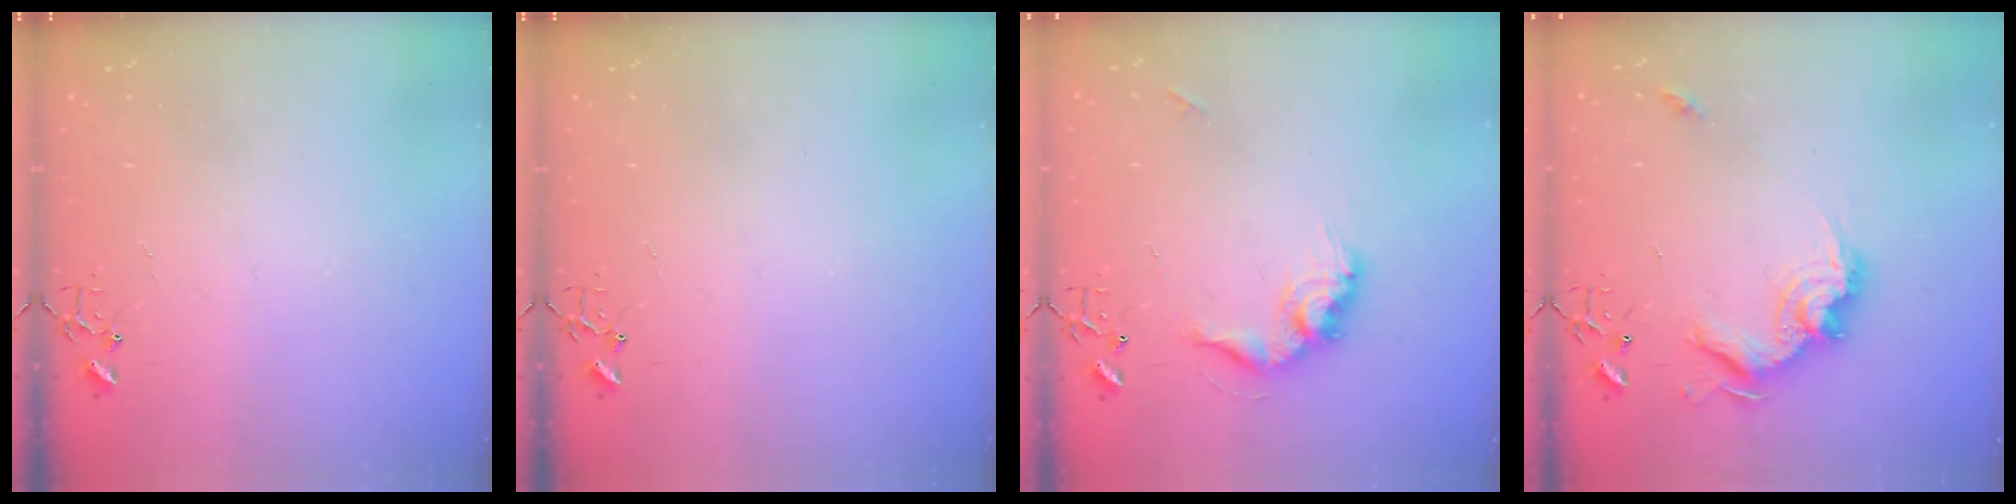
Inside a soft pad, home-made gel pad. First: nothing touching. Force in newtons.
{"total": 0.0}
{"total": 14.3, "press": 14.2, "slide": 1.4}
{"total": 16.3, "press": 16.2, "slide": 1.6}